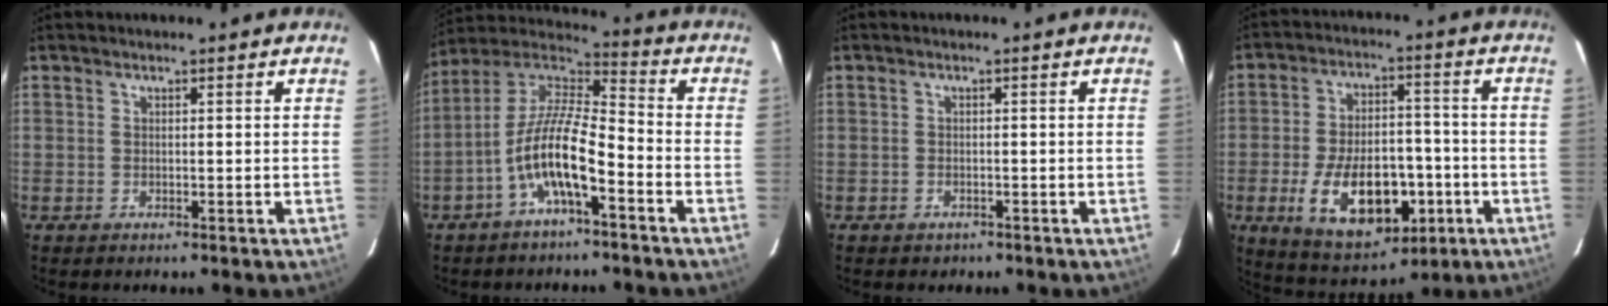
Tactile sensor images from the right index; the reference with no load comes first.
{"total": 13.5, "force": [-6.1, 3.8, 11.4], "torque": [-0.225, 0.000, -0.121]}
{"total": 1.9, "force": [-1.1, 1.4, 0.3], "torque": [-0.009, 0.004, -0.013]}
{"total": 17.6, "force": [-5.8, 9.7, 13.4], "torque": [-0.260, 0.002, -0.069]}